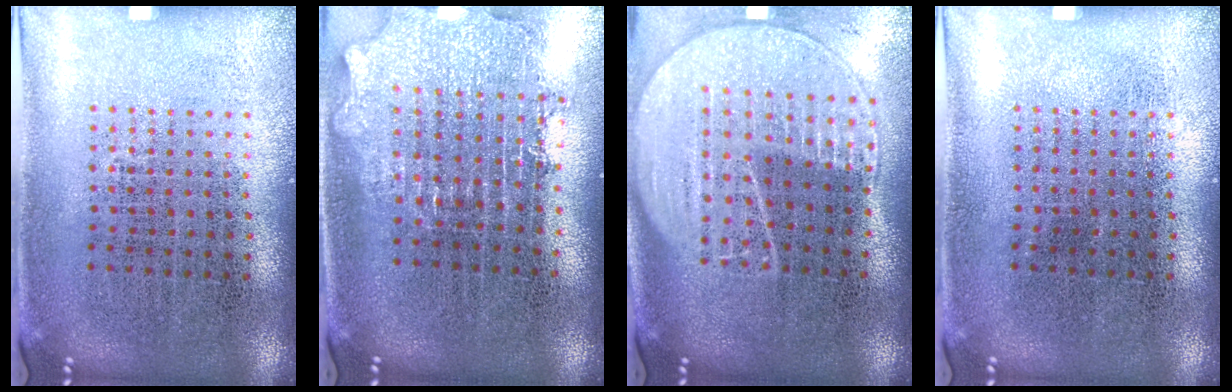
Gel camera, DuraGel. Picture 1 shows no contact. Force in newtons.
{"total": 2.0, "press": 1.6, "slide": 1.2}
{"total": 1.9, "press": 1.8, "slide": 0.8}
{"total": 0.0}